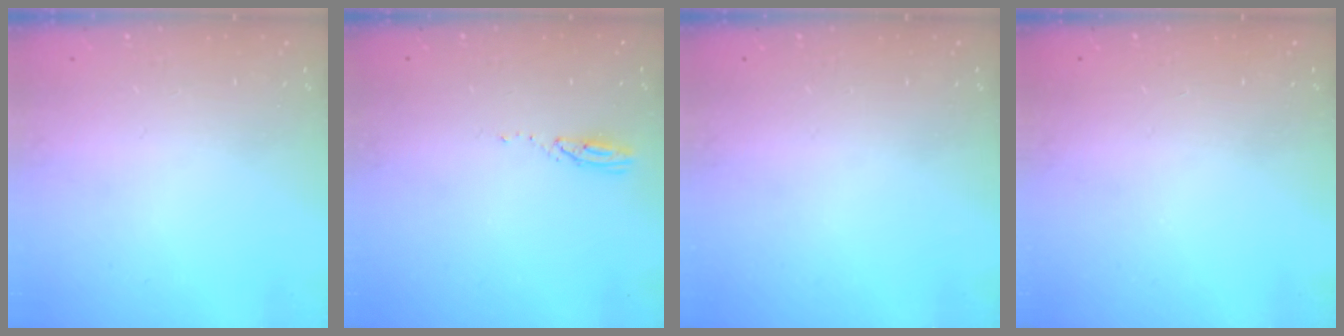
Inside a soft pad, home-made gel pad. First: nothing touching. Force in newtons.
{"total": 3.0, "press": 2.9, "slide": 0.3}
{"total": 0.0}
{"total": 0.0}